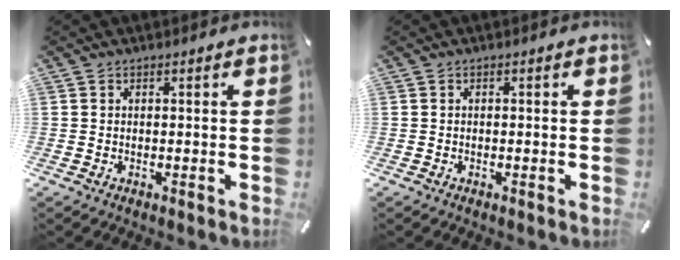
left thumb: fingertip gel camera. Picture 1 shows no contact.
{"total": 0.5, "force": [-0.4, 0.2, 0.4], "torque": [-0.008, -0.001, -0.007]}